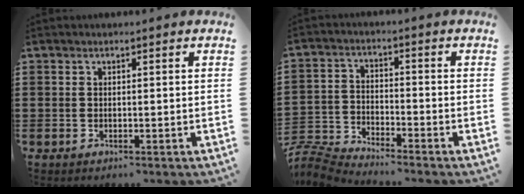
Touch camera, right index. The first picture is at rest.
{"total": 5.4, "force": [-5.4, 0.3, 0.7], "torque": [-0.040, -0.005, -0.114]}